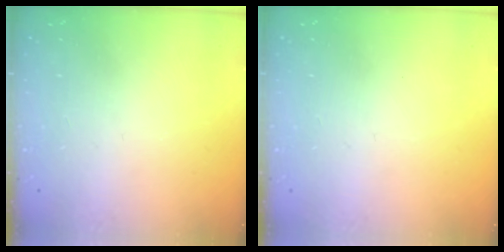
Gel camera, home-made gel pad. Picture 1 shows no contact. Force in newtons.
{"total": 0.0}